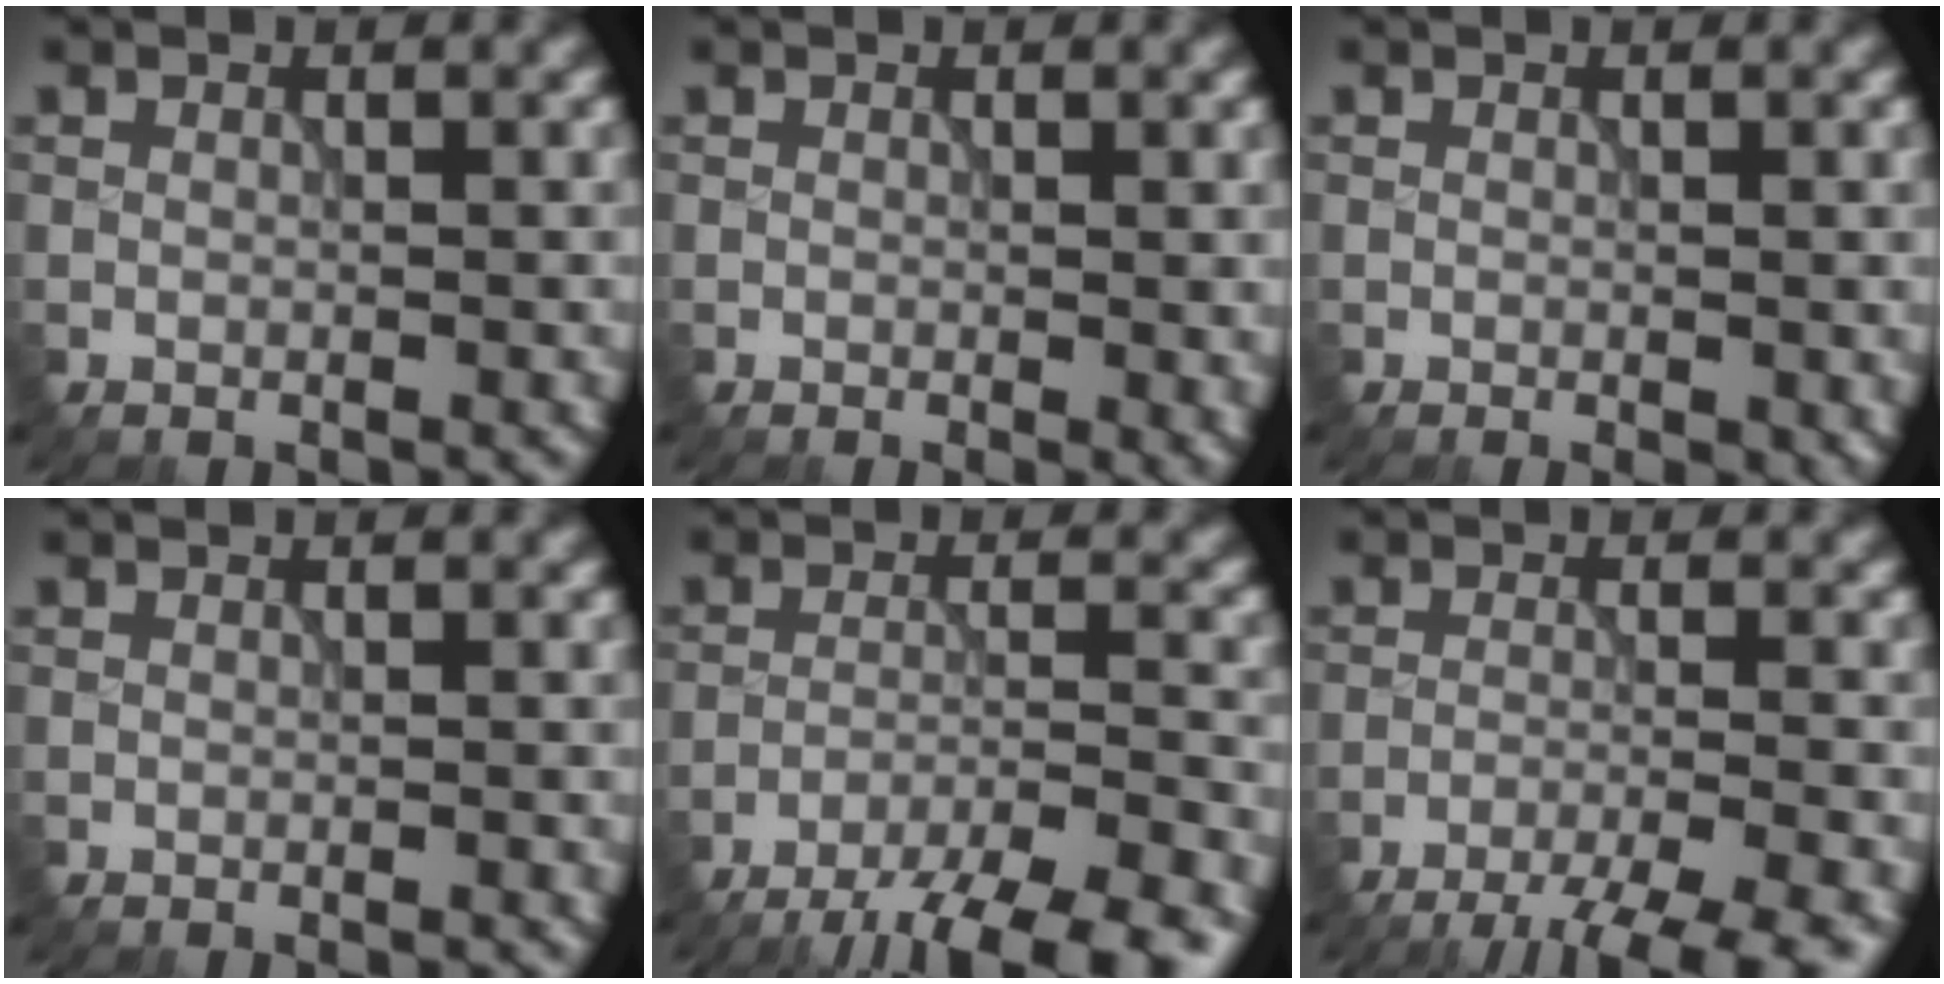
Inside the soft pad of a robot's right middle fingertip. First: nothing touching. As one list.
[{"total": 1.0, "force": [-0.1, 0.3, 0.9], "torque": [-0.013, -0.006, -0.001]}, {"total": 1.1, "force": [-0.4, 0.4, 1.0], "torque": [-0.013, -0.005, -0.002]}, {"total": 0.0}, {"total": 10.9, "force": [-9.3, 2.2, 5.3], "torque": [-0.078, -0.013, -0.125]}, {"total": 7.9, "force": [-6.7, 1.3, 4.0], "torque": [-0.056, -0.014, -0.095]}]